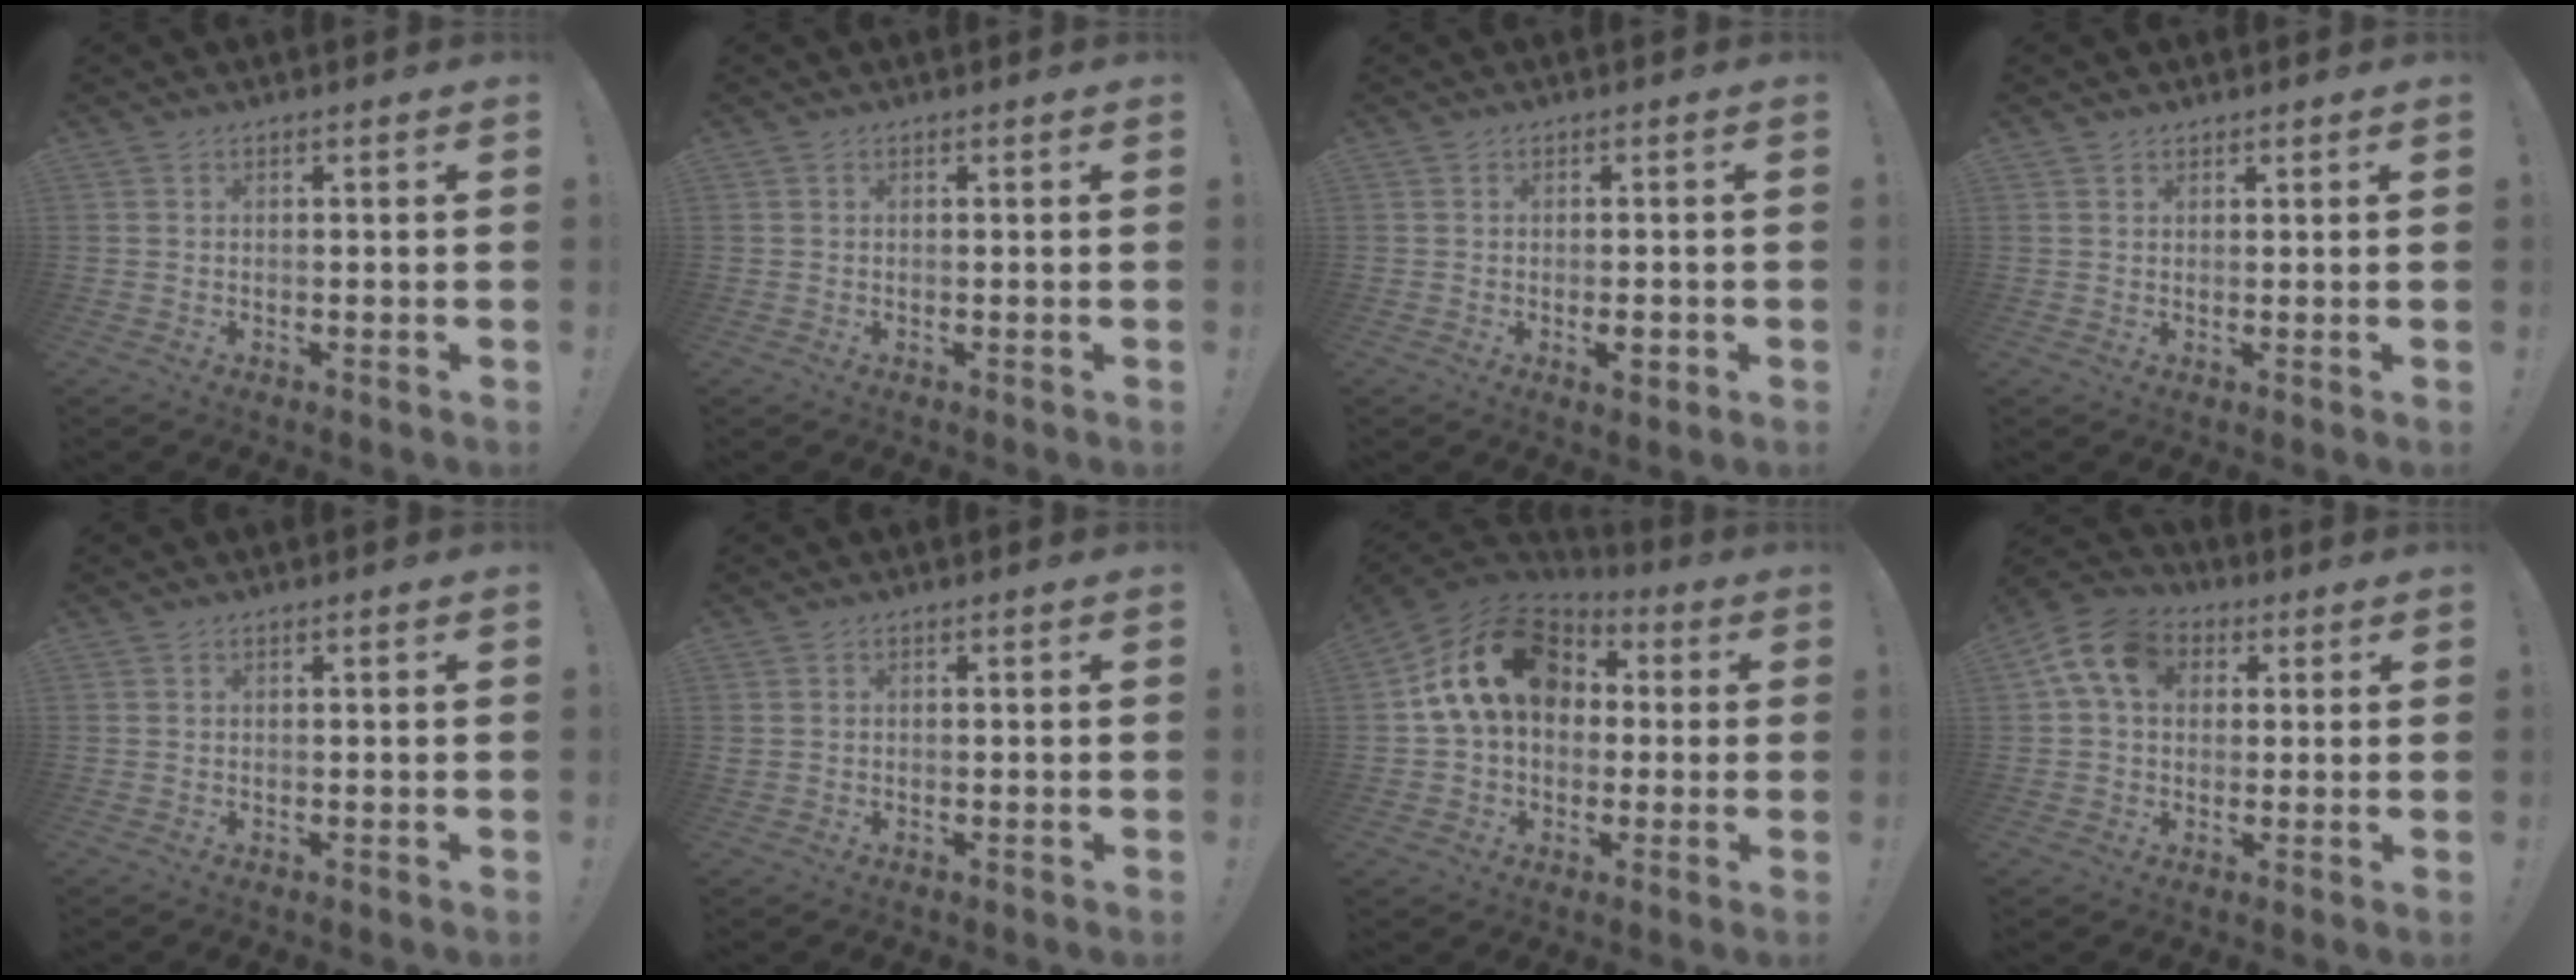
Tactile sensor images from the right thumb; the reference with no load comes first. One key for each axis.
{"total": 0.0}
{"total": 4.3, "fx": -1.5, "fy": 1.9, "fz": 3.5, "tx": -0.047, "ty": 0.007, "tz": -0.024}
{"total": 1.2, "fx": 1.0, "fy": 0.7, "fz": 0.1, "tx": 0.003, "ty": -0.004, "tz": 0.018}
{"total": 0.0}
{"total": 0.7, "fx": -0.2, "fy": 0.6, "fz": 0.2, "tx": -0.010, "ty": 0.005, "tz": -0.001}
{"total": 20.2, "fx": 5.1, "fy": 14.2, "fz": 13.3, "tx": -0.219, "ty": 0.004, "tz": 0.098}
{"total": 12.2, "fx": 3.7, "fy": 8.8, "fz": 7.6, "tx": -0.137, "ty": 0.006, "tz": 0.074}